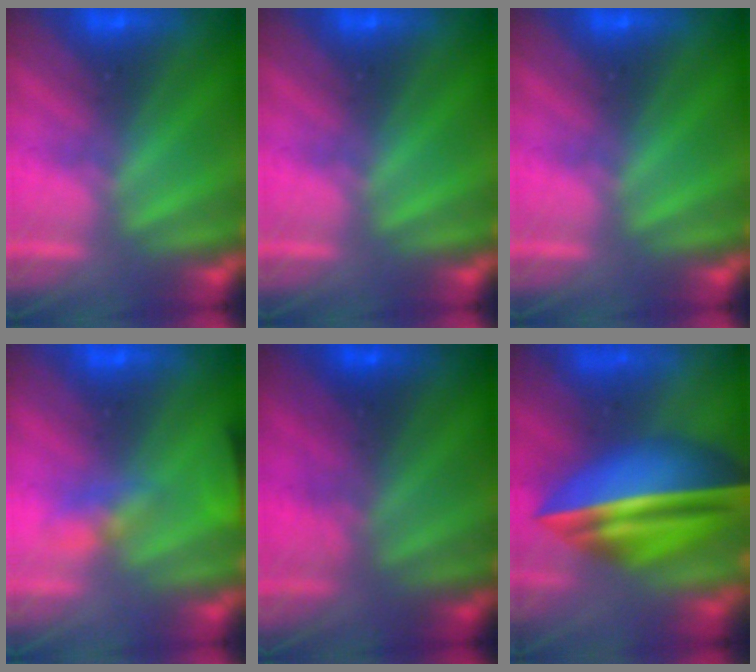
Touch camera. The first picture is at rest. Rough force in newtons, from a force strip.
{"total": 0.0}
{"total": 0.0}
{"total": 4.5}
{"total": 3.1}
{"total": 7.0}